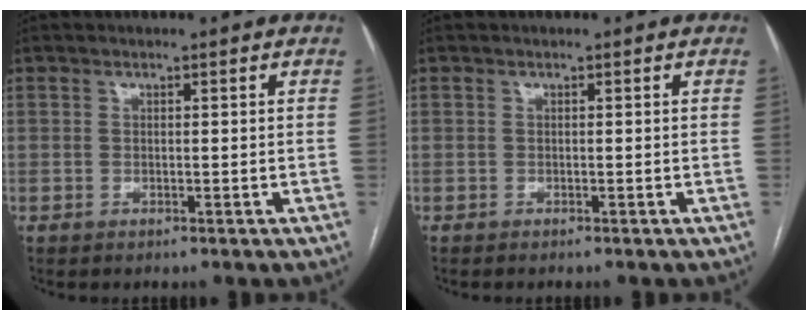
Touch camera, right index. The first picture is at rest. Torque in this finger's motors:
{"motor_torque": [0.13, 0.34, -0.05, 0.00]}